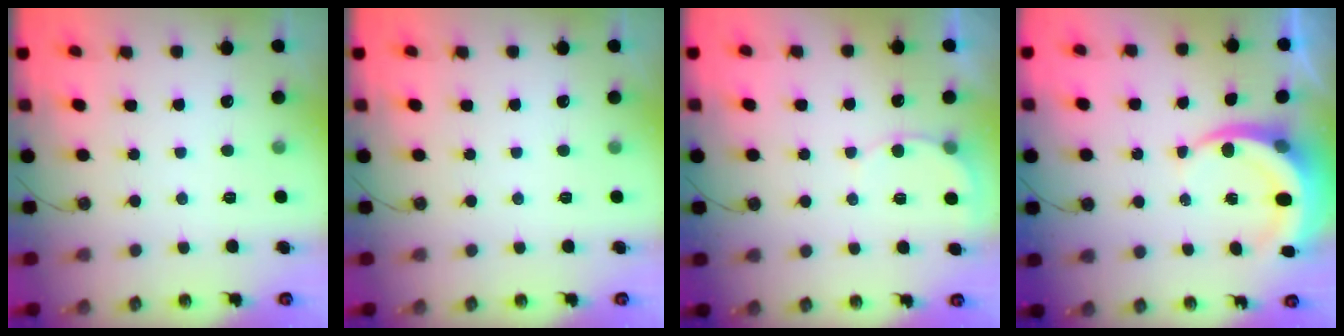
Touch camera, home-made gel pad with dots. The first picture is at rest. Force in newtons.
{"total": 0.0}
{"total": 4.8, "press": 4.8, "slide": 0.4}
{"total": 7.2, "press": 7.2, "slide": 0.9}